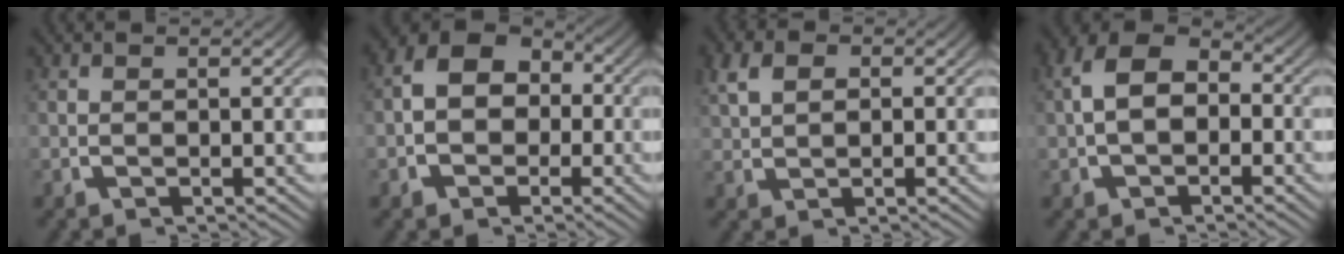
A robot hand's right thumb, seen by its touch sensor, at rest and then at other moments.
{"total": 7.7, "force": [0.6, 5.8, 5.1], "torque": [-0.095, 0.006, 0.006]}
{"total": 3.3, "force": [1.4, 2.2, 2.0], "torque": [-0.044, 0.002, 0.028]}
{"total": 7.5, "force": [1.0, 5.2, 5.3], "torque": [-0.105, -0.002, 0.020]}